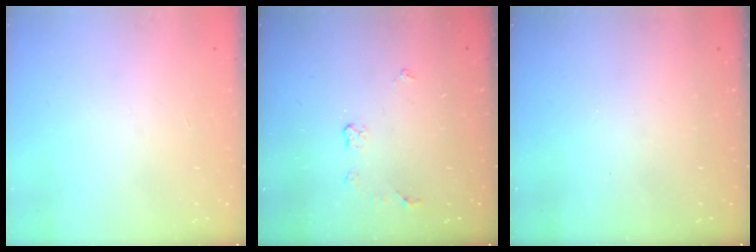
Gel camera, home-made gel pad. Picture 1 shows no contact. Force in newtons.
{"total": 3.7, "press": 3.6, "slide": 0.7}
{"total": 0.0}